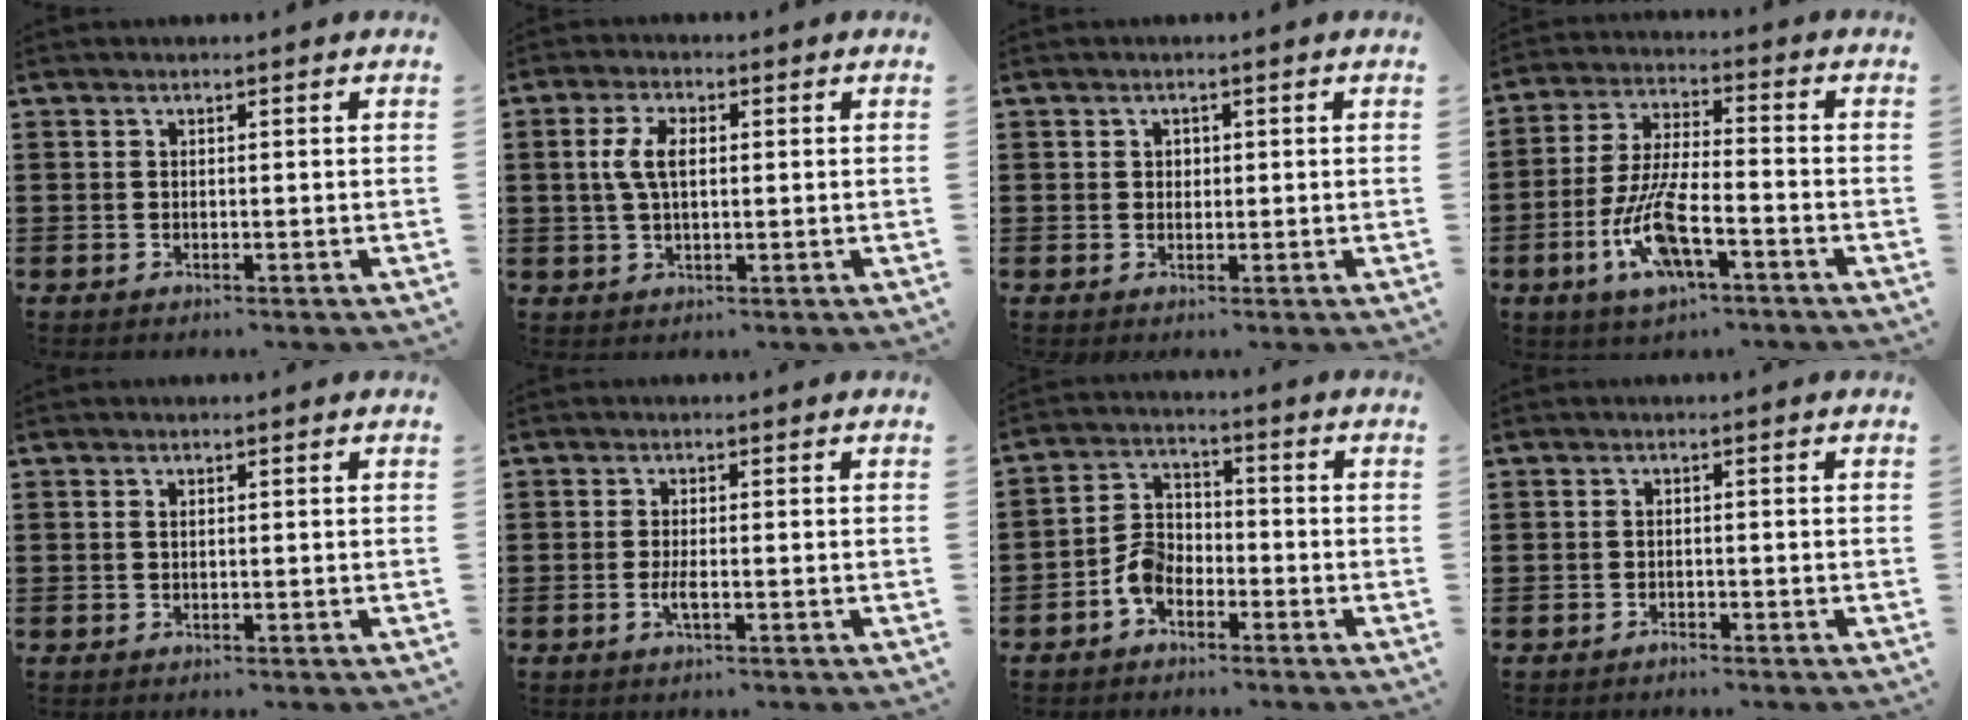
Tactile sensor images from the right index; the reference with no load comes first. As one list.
[{"total": 5.0, "force": [0.6, 2.4, 4.3], "torque": [-0.104, 0.007, 0.003]}, {"total": 1.1, "force": [0.4, 1.0, 0.3], "torque": [-0.009, 0.005, 0.007]}, {"total": 10.7, "force": [-4.6, 3.4, 9.1], "torque": [-0.206, -0.009, -0.087]}, {"total": 0.6, "force": [0.2, 0.3, 0.5], "torque": [-0.013, 0.001, 0.003]}, {"total": 2.0, "force": [-0.6, 0.3, 1.8], "torque": [-0.047, -0.007, -0.015]}, {"total": 5.2, "force": [-2.7, 3.5, 2.8], "torque": [-0.071, 0.010, -0.056]}, {"total": 0.9, "force": [-0.9, 0.2, 0.1], "torque": [-0.004, 0.000, -0.018]}]